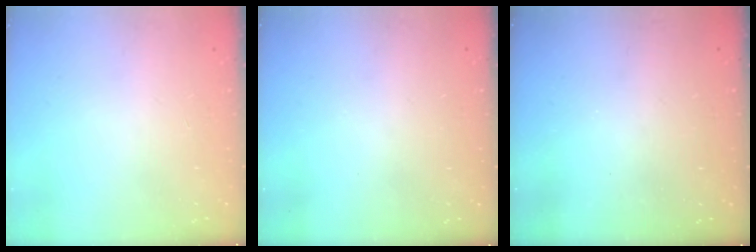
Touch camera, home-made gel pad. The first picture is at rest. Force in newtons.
{"total": 3.1, "press": 2.9, "slide": 1.0}
{"total": 3.2, "press": 3.2, "slide": 0.1}